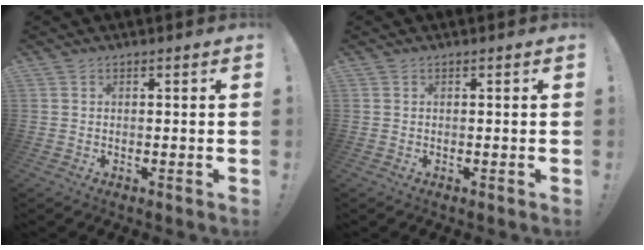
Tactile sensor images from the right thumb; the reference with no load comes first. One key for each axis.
{"total": 0.0}